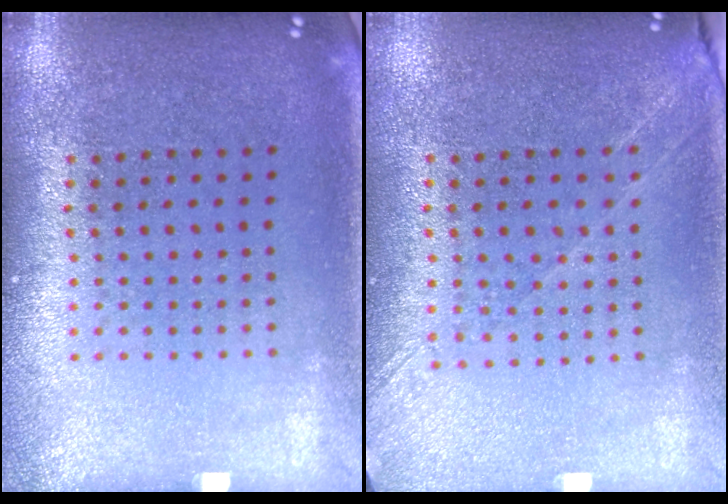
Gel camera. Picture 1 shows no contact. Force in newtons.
{"total": 1.3, "press": 1.2, "slide": 0.6}